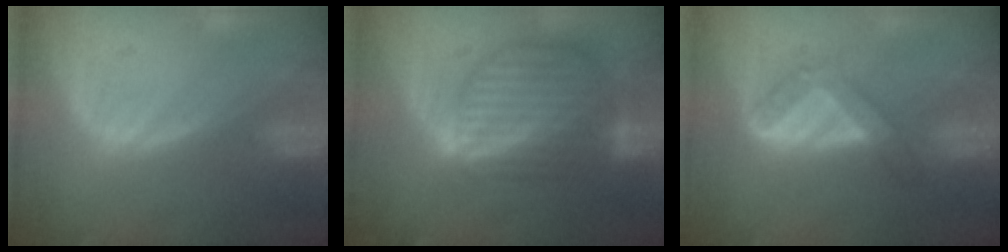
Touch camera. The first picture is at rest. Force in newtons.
{"total": 9.7, "press": 8.2, "slide": 5.2}
{"total": 4.5, "press": 4.4, "slide": 0.7}